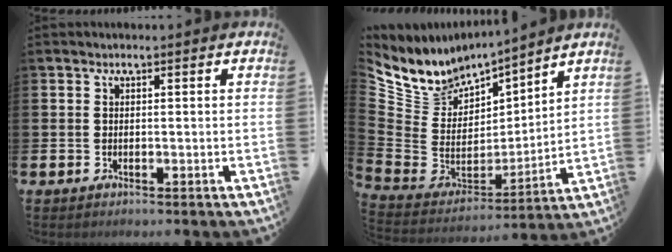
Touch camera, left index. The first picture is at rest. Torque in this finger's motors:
{"motor_torque": [1.18, -0.95, 0.05, 0.06]}